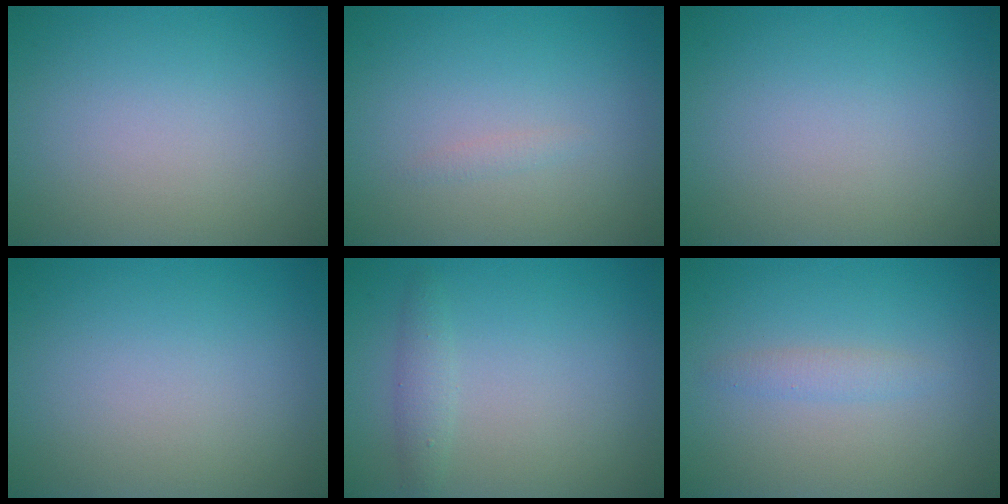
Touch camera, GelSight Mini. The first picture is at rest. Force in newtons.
{"total": 0.5, "press": 0.5, "slide": 0.0}
{"total": 0.0}
{"total": 0.0}
{"total": 1.4, "press": 1.4, "slide": 0.1}
{"total": 1.2, "press": 1.2, "slide": 0.0}